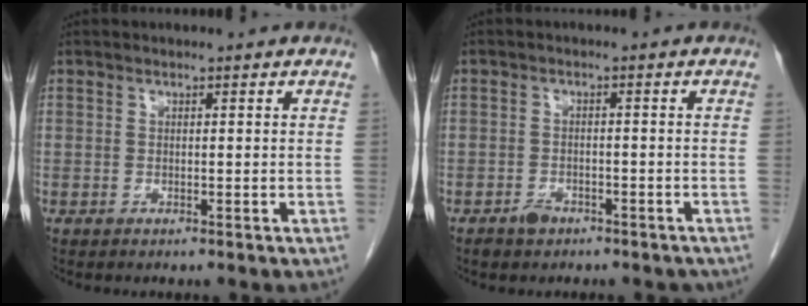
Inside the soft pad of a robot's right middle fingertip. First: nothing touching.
{"total": 3.3, "force": [-2.5, 2.0, 1.0], "torque": [-0.015, 0.007, -0.031]}